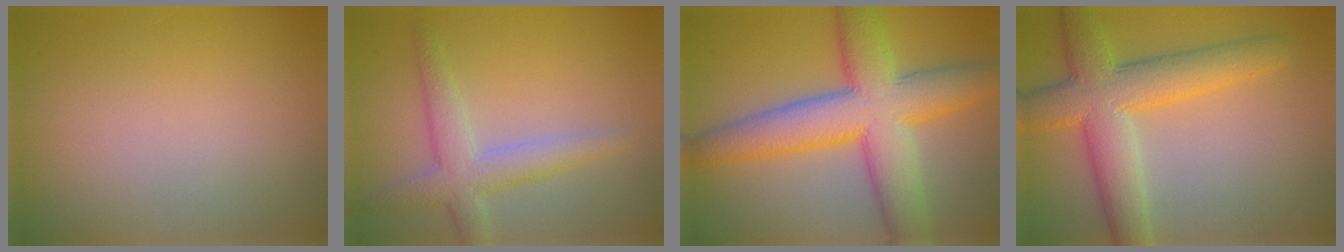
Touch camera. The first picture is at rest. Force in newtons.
{"total": 3.8, "press": 3.8, "slide": 0.2}
{"total": 10.0, "press": 10.0, "slide": 0.4}
{"total": 7.3, "press": 7.3, "slide": 0.3}